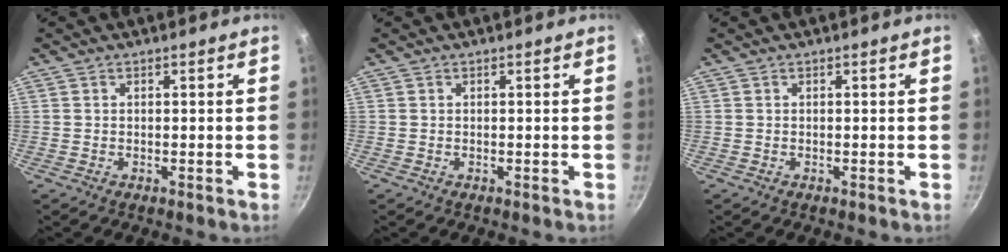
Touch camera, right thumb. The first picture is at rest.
{"total": 0.0}
{"total": 0.0}